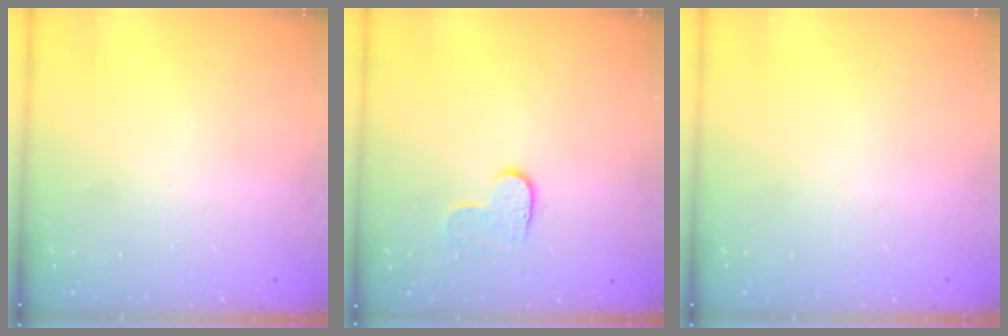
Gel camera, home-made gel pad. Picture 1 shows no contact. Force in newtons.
{"total": 5.1, "press": 5.1, "slide": 0.5}
{"total": 0.0}